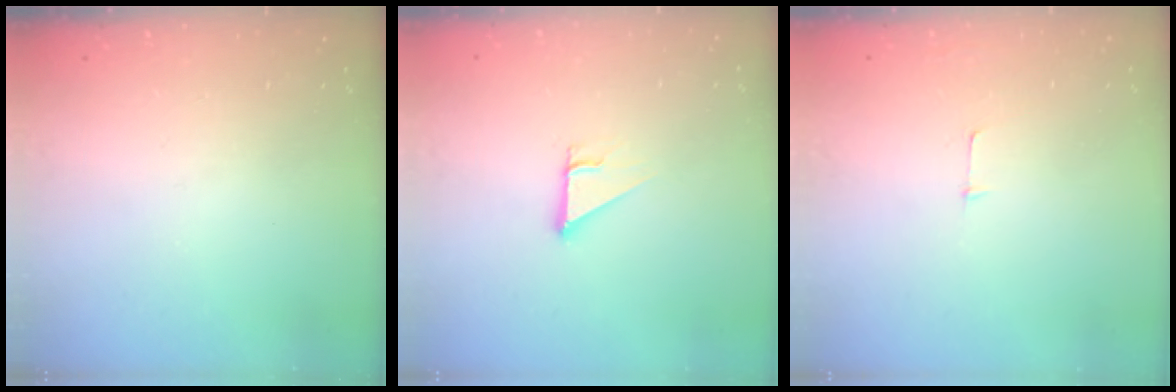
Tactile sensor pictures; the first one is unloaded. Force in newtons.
{"total": 2.5, "press": 2.5, "slide": 0.2}
{"total": 3.7, "press": 3.7, "slide": 0.3}